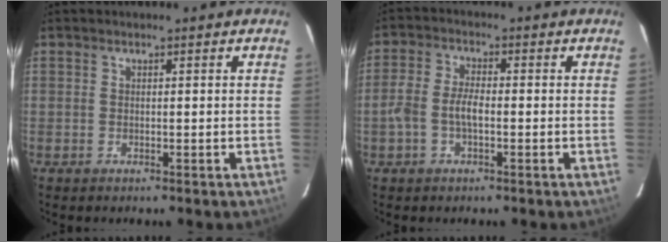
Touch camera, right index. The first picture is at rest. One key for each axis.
{"total": 4.8, "fx": -1.4, "fy": 2.0, "fz": 4.1, "tx": -0.090, "ty": 0.009, "tz": -0.028}